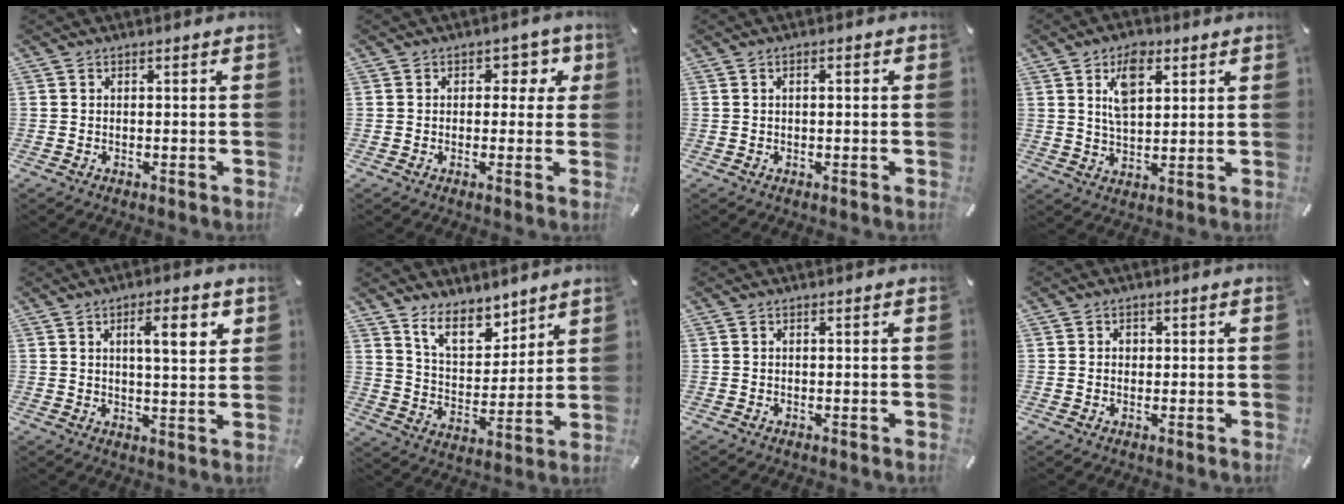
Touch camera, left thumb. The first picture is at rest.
{"total": 5.0, "force": [1.3, 3.8, 3.0], "torque": [-0.017, -0.006, 0.012]}
{"total": 1.3, "force": [0.0, 0.5, 1.1], "torque": [-0.022, 0.003, -0.002]}
{"total": 8.7, "force": [3.6, 5.0, 6.1], "torque": [-0.106, 0.001, 0.063]}
{"total": 8.7, "force": [3.5, 2.3, 7.6], "torque": [-0.116, -0.009, 0.047]}
{"total": 11.1, "force": [8.6, 5.7, 4.2], "torque": [-0.076, -0.053, 0.161]}
{"total": 0.0}
{"total": 1.5, "force": [0.0, 1.3, 0.6], "torque": [-0.006, 0.003, -0.004]}